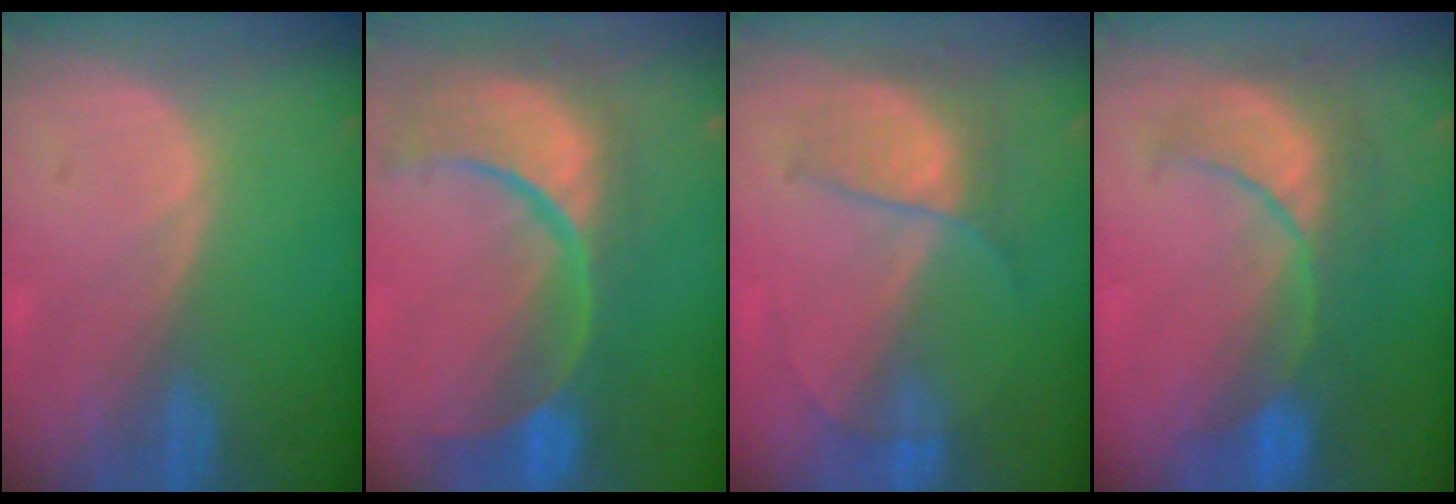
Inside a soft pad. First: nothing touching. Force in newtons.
{"total": 14.0, "press": 11.1, "slide": 8.4}
{"total": 5.9, "press": 5.6, "slide": 1.8}
{"total": 8.4, "press": 8.3, "slide": 1.6}